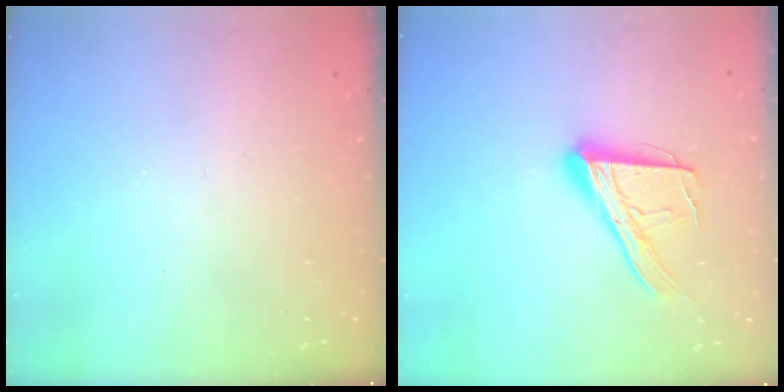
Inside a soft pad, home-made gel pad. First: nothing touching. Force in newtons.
{"total": 16.3, "press": 16.2, "slide": 1.4}